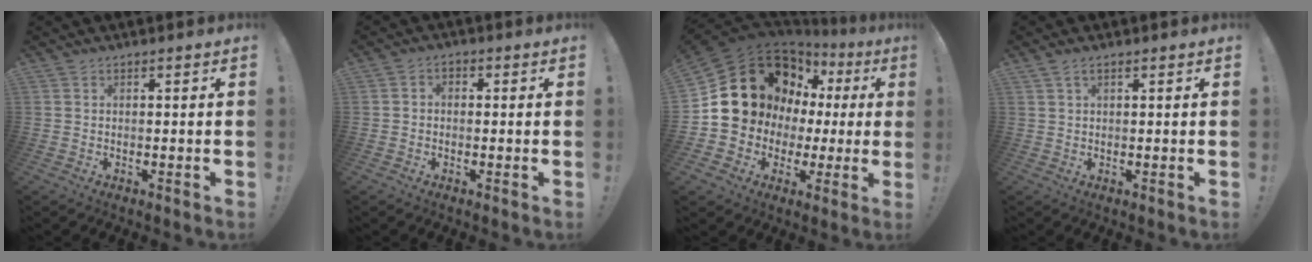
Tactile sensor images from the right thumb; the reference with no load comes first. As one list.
[{"total": 2.2, "force": [-1.1, 1.6, 1.1], "torque": [-0.017, 0.011, -0.021]}, {"total": 19.3, "force": [8.0, 14.4, 10.0], "torque": [-0.151, -0.046, 0.182]}, {"total": 2.4, "force": [1.4, 1.0, 1.7], "torque": [-0.031, 0.001, 0.025]}]